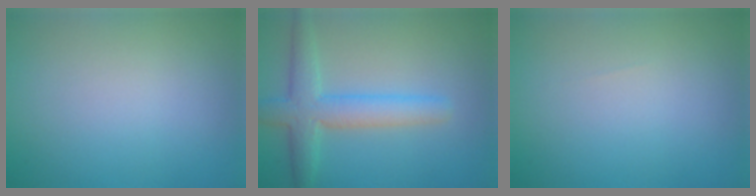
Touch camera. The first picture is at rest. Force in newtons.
{"total": 4.7, "press": 4.7, "slide": 0.3}
{"total": 0.0}